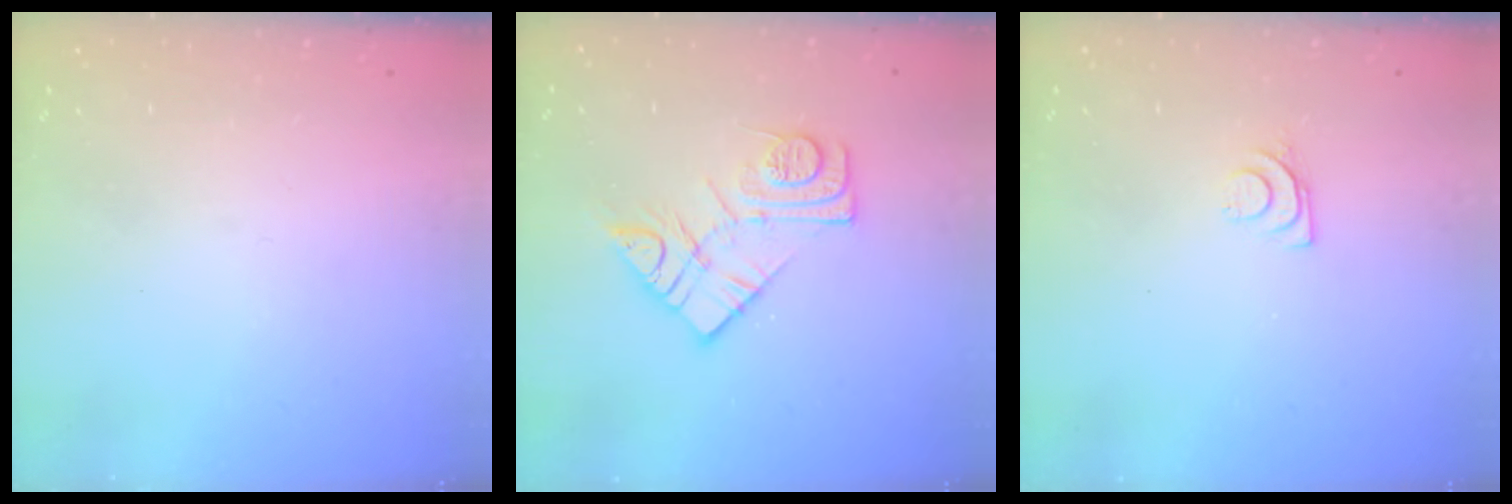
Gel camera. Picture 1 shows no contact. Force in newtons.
{"total": 11.6, "press": 11.6, "slide": 0.6}
{"total": 6.5, "press": 6.5, "slide": 0.7}